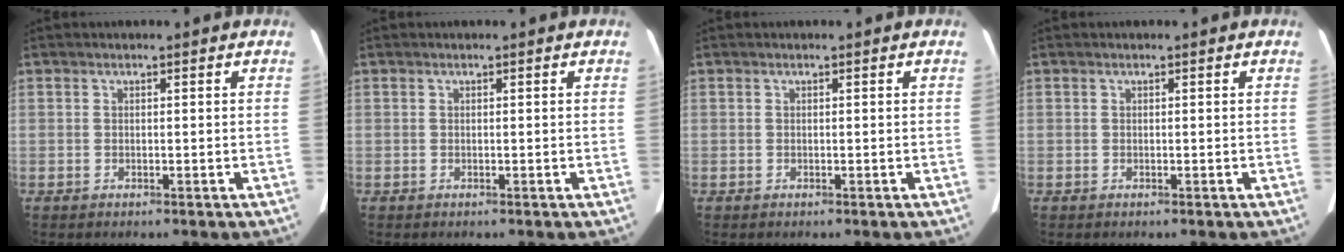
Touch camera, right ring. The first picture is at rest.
{"total": 0.0}
{"total": 0.0}
{"total": 0.0}